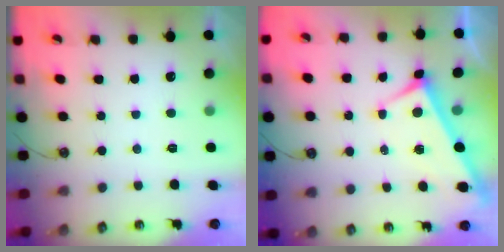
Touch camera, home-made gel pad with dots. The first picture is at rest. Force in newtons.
{"total": 3.4, "press": 3.4, "slide": 0.7}